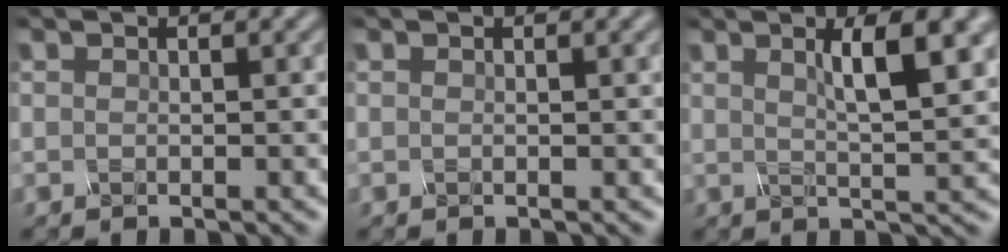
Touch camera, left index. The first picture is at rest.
{"total": 0.9, "force": [0.5, 0.3, 0.7], "torque": [-0.005, 0.003, 0.008]}
{"total": 5.8, "force": [1.9, 1.5, 5.2], "torque": [-0.065, 0.003, 0.032]}